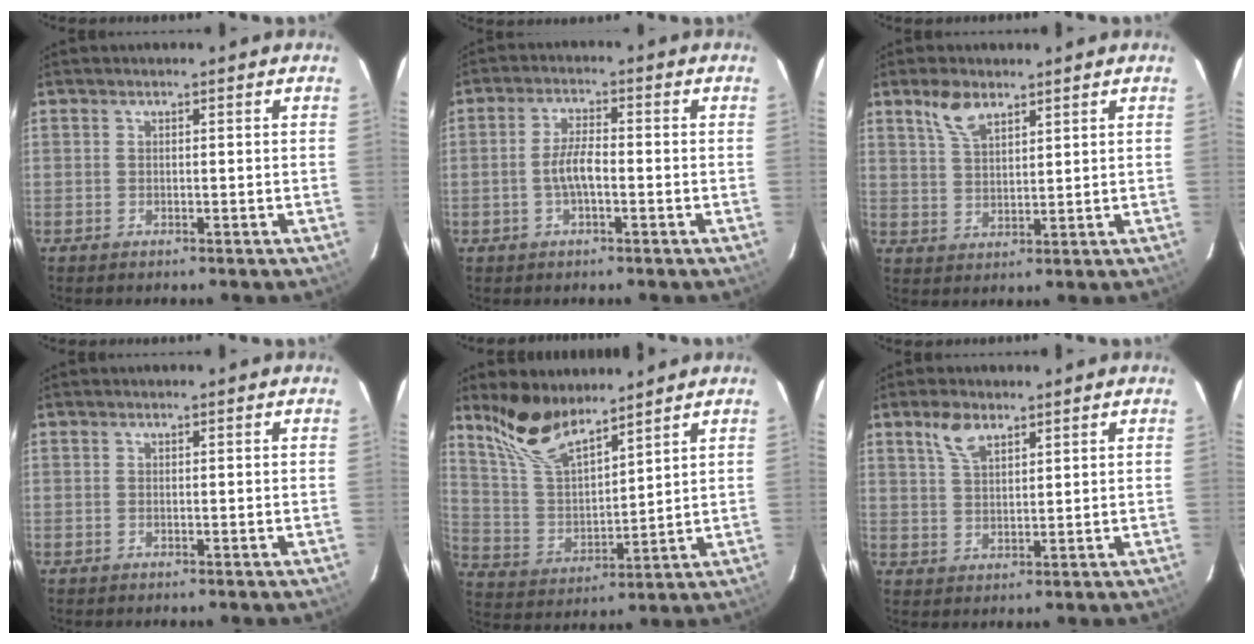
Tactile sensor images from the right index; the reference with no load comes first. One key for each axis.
{"total": 4.6, "fx": -1.2, "fy": 1.3, "fz": 4.2, "tx": -0.086, "ty": 0.005, "tz": -0.022}
{"total": 5.8, "fx": 3.9, "fy": 2.6, "fz": 3.4, "tx": -0.064, "ty": 0.008, "tz": 0.080}
{"total": 0.0}
{"total": 12.0, "fx": 9.7, "fy": 3.8, "fz": 6.0, "tx": -0.124, "ty": 0.009, "tz": 0.199}
{"total": 5.2, "fx": 3.3, "fy": 2.4, "fz": 3.1, "tx": -0.060, "ty": 0.010, "tz": 0.065}